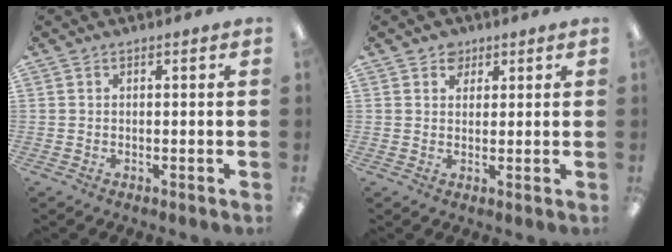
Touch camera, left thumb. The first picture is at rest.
{"total": 3.4, "force": [2.2, 2.5, 0.7], "torque": [-0.005, -0.004, 0.038]}